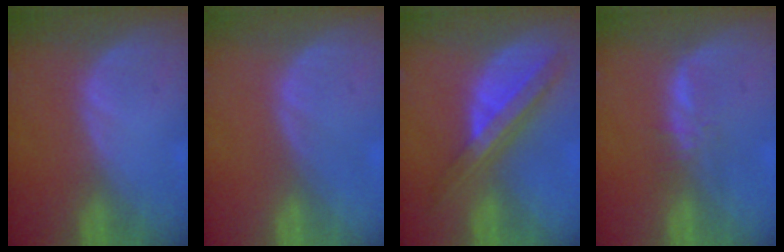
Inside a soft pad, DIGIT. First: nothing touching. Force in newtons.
{"total": 0.0}
{"total": 8.3, "press": 7.1, "slide": 4.4}
{"total": 2.4, "press": 2.4, "slide": 0.2}